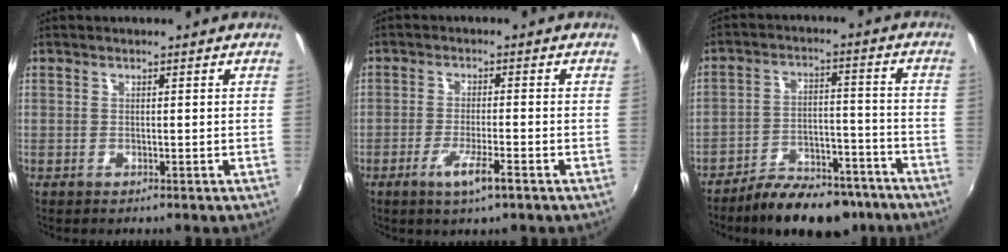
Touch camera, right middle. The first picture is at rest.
{"total": 5.3, "force": [-3.0, 0.3, 4.3], "torque": [-0.088, -0.012, -0.054]}
{"total": 15.5, "force": [-12.6, 6.0, 6.9], "torque": [-0.120, 0.009, -0.173]}